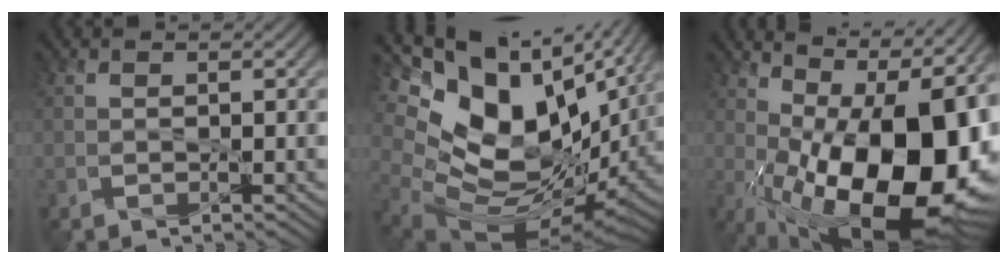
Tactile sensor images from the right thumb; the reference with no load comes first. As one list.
[{"total": 19.0, "force": [6.4, 11.6, 13.6], "torque": [-0.275, -0.018, 0.149]}, {"total": 20.9, "force": [-1.6, 9.5, 18.6], "torque": [-0.251, -0.001, -0.026]}]